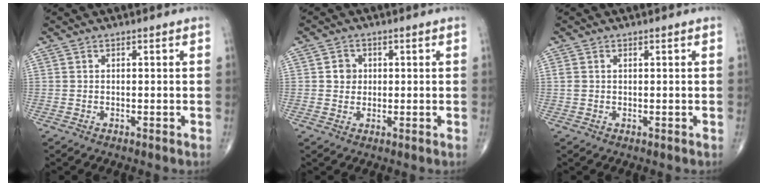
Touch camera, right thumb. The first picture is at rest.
{"total": 2.9, "force": [0.4, 2.7, 1.1], "torque": [0.002, 0.004, 0.004]}
{"total": 1.1, "force": [0.2, 0.8, 0.7], "torque": [-0.025, 0.008, 0.007]}